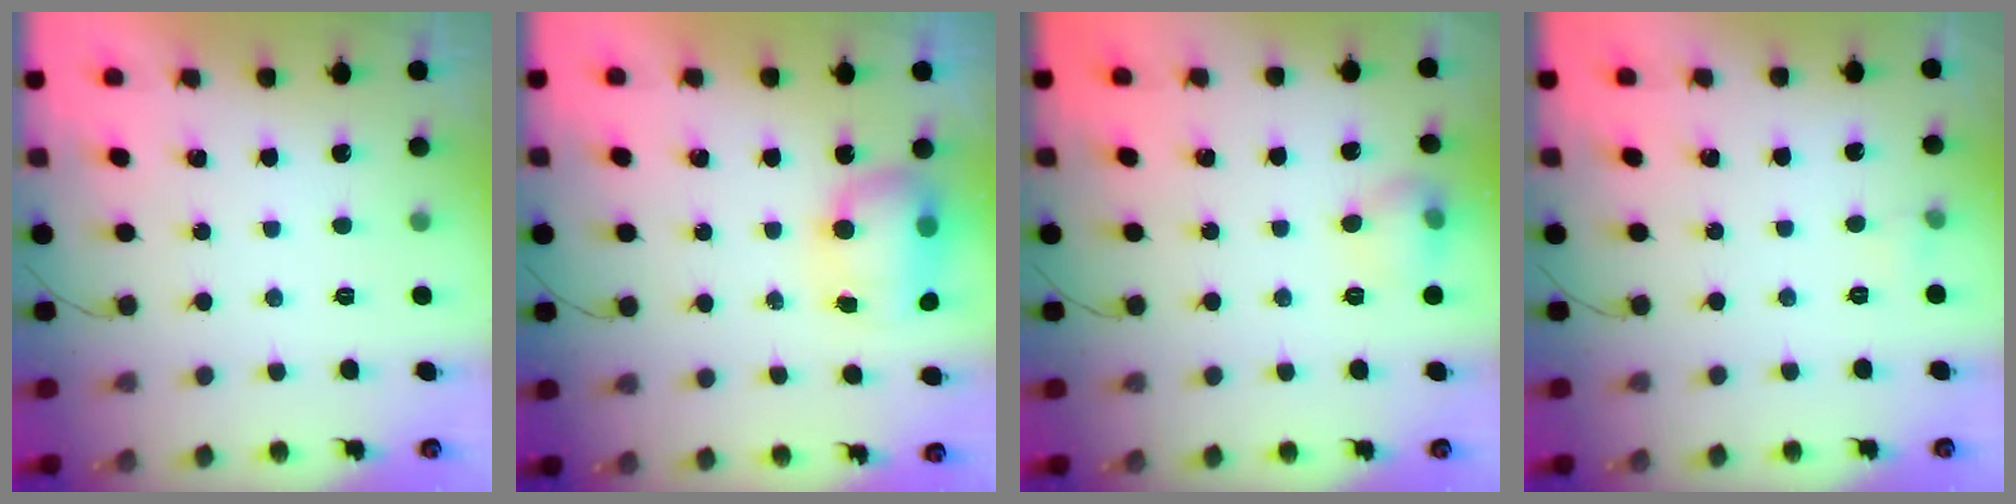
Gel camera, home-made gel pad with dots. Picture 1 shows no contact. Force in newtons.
{"total": 8.7, "press": 8.3, "slide": 2.5}
{"total": 7.0, "press": 6.9, "slide": 1.1}
{"total": 3.4, "press": 3.1, "slide": 1.3}